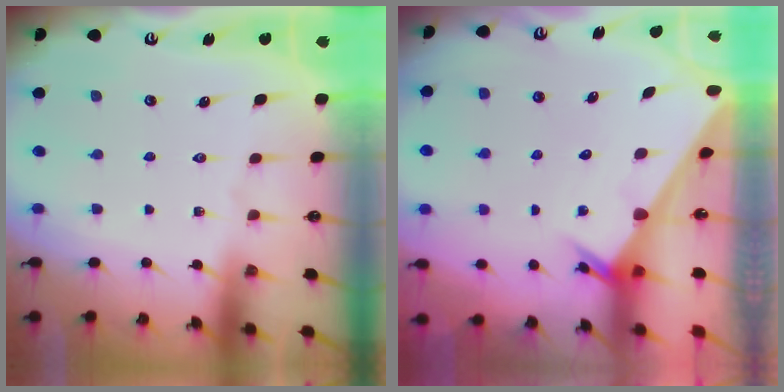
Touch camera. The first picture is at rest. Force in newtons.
{"total": 1.9, "press": 1.9, "slide": 0.2}